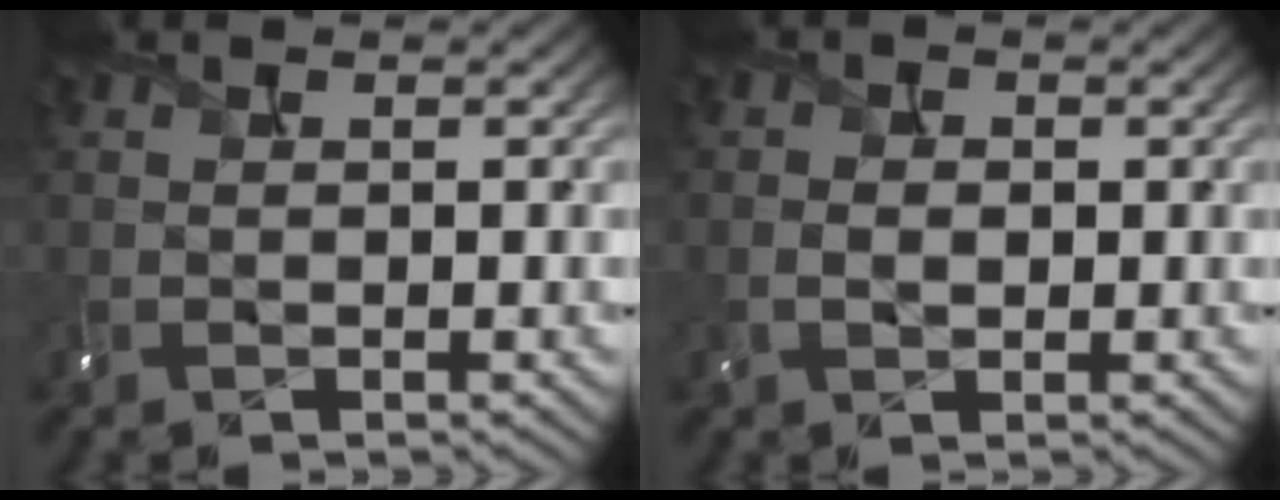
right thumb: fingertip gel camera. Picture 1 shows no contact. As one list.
[{"total": 1.2, "force": [-0.5, 0.9, 0.6], "torque": [-0.015, 0.000, -0.003]}]